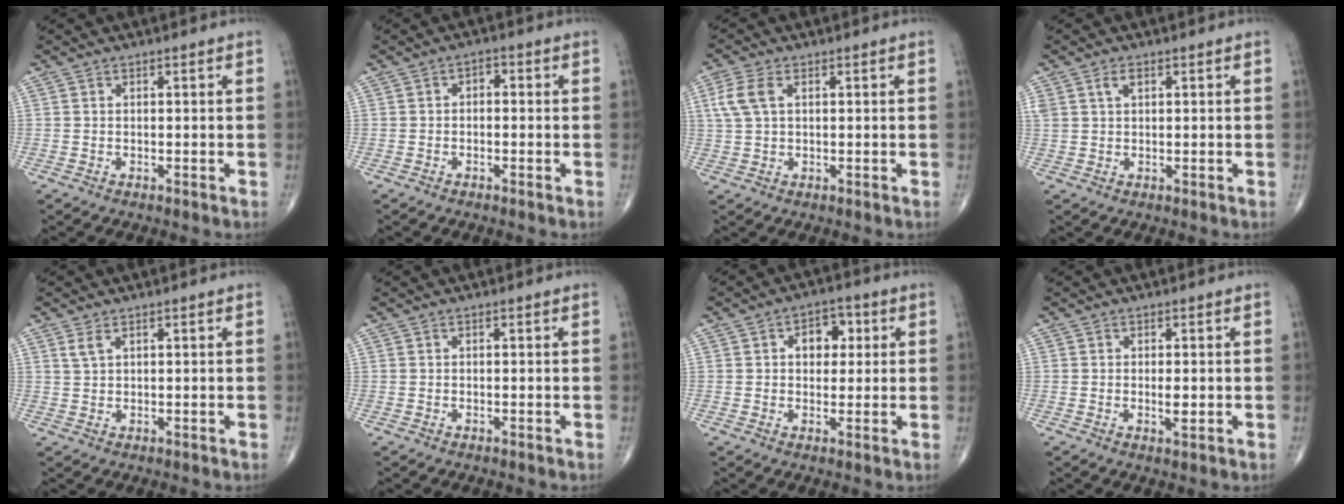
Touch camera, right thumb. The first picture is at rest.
{"total": 1.7, "force": [-0.1, 1.2, 1.2], "torque": [-0.006, 0.010, -0.011]}
{"total": 5.3, "force": [1.6, 2.9, 4.1], "torque": [-0.105, 0.012, 0.033]}
{"total": 2.5, "force": [1.2, 1.4, 1.7], "torque": [-0.036, 0.004, 0.029]}
{"total": 1.8, "force": [1.1, 0.7, 1.2], "torque": [-0.028, 0.002, 0.028]}
{"total": 0.0}
{"total": 6.1, "force": [1.5, 4.3, 4.1], "torque": [-0.023, 0.006, 0.016]}
{"total": 2.0, "force": [-0.1, 0.6, 1.9], "torque": [-0.032, -0.004, -0.002]}